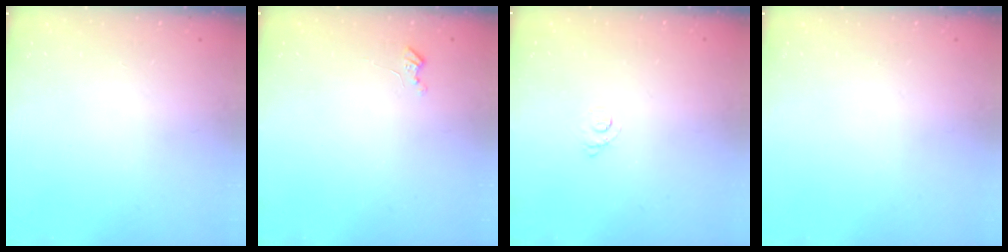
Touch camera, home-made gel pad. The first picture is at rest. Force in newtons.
{"total": 2.7, "press": 2.7, "slide": 0.3}
{"total": 2.3, "press": 2.2, "slide": 0.2}
{"total": 0.0}